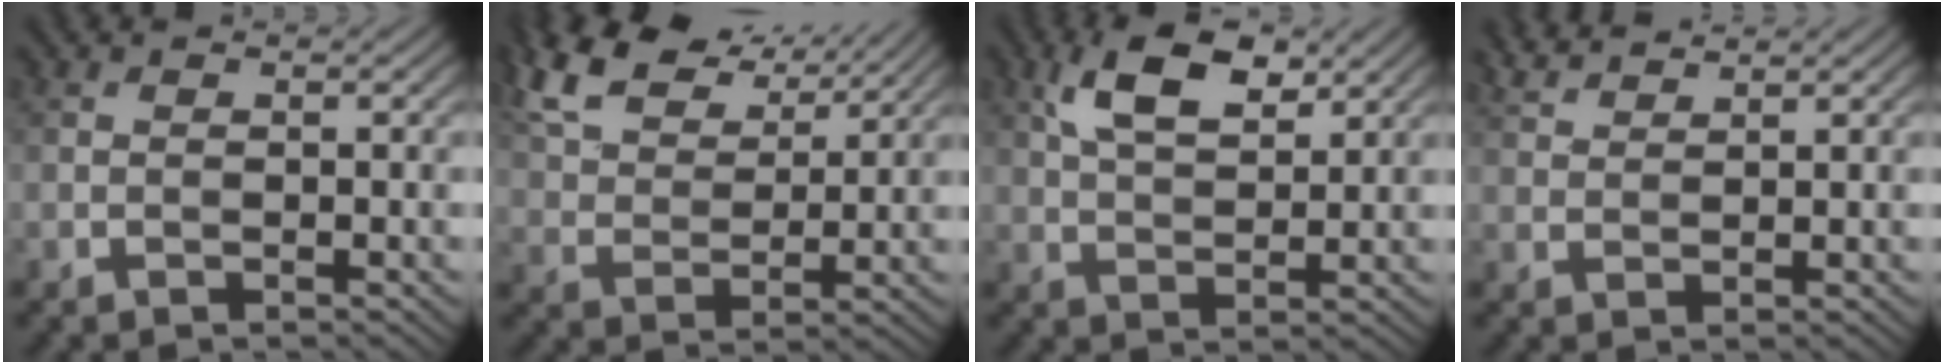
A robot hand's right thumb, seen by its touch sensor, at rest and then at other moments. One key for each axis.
{"total": 11.6, "fx": 7.8, "fy": 5.3, "fz": 6.7, "tx": -0.180, "ty": 0.024, "tz": 0.151}
{"total": 7.3, "fx": 3.8, "fy": 3.3, "fz": 5.4, "tx": -0.111, "ty": 0.006, "tz": 0.073}
{"total": 3.0, "fx": 2.8, "fy": 0.5, "fz": 1.0, "tx": -0.029, "ty": 0.005, "tz": 0.059}